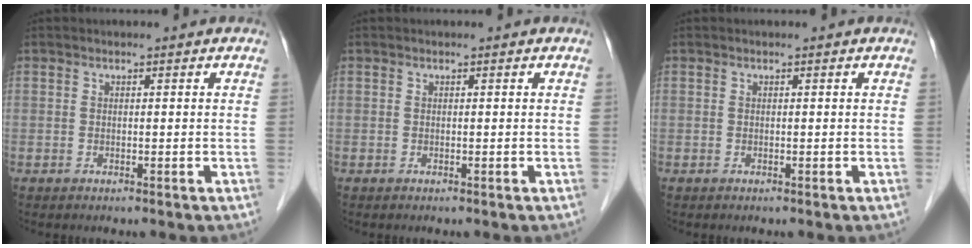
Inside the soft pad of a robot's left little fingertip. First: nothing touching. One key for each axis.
{"total": 0.0}
{"total": 0.0}